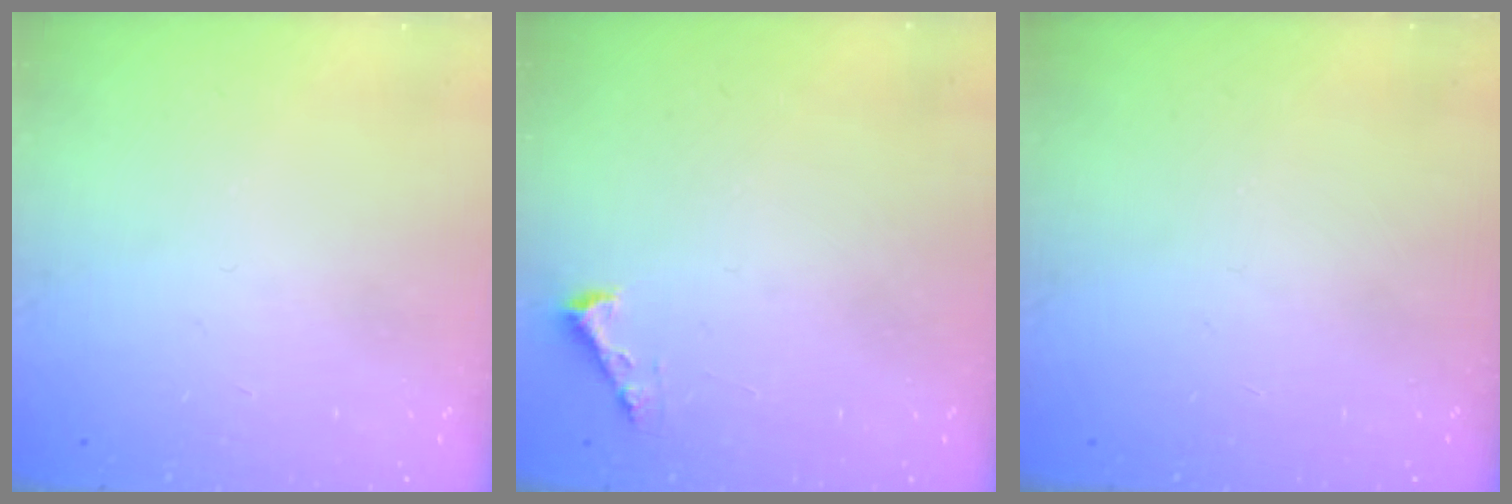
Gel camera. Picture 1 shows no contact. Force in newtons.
{"total": 2.3, "press": 2.3, "slide": 0.3}
{"total": 0.0}